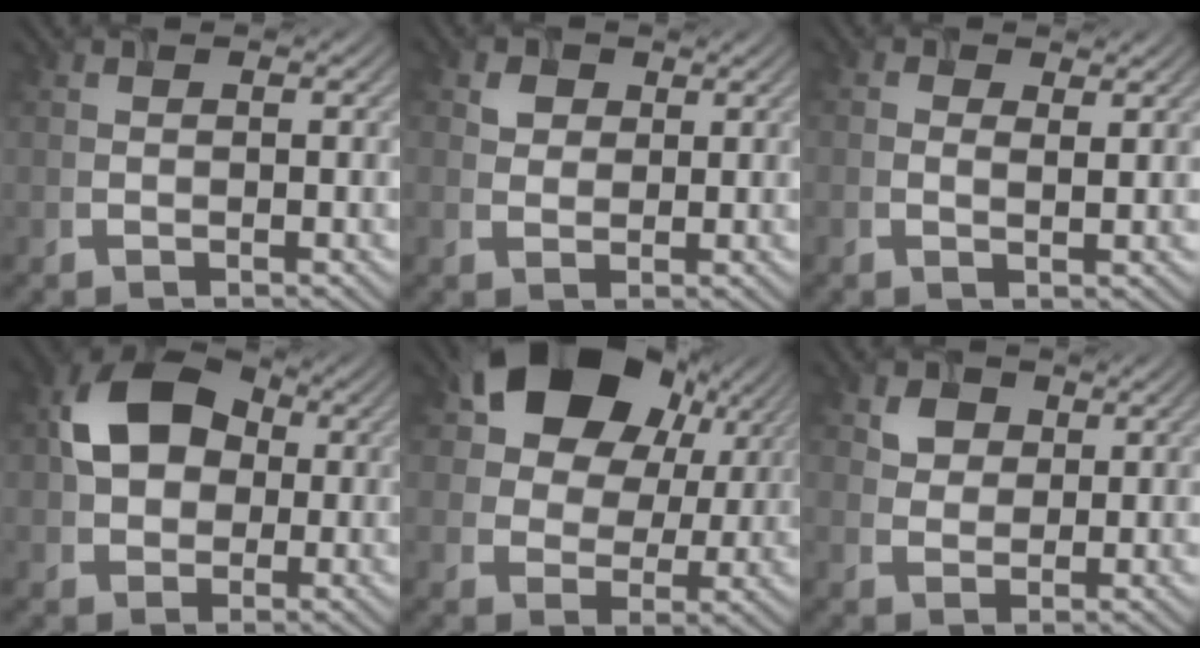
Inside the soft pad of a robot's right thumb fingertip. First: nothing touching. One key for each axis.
{"total": 2.2, "fx": 1.1, "fy": 1.8, "fz": 0.6, "tx": -0.013, "ty": -0.011, "tz": 0.019}
{"total": 1.4, "fx": 0.6, "fy": 0.8, "fz": 1.0, "tx": -0.018, "ty": -0.011, "tz": 0.012}
{"total": 8.9, "fx": 1.3, "fy": 6.7, "fz": 5.6, "tx": -0.109, "ty": 0.015, "tz": 0.014}
{"total": 14.7, "fx": 7.2, "fy": 9.9, "fz": 8.0, "tx": -0.130, "ty": 0.011, "tz": 0.127}
{"total": 3.3, "fx": 1.6, "fy": 2.6, "fz": 1.2, "tx": -0.029, "ty": -0.010, "tz": 0.028}